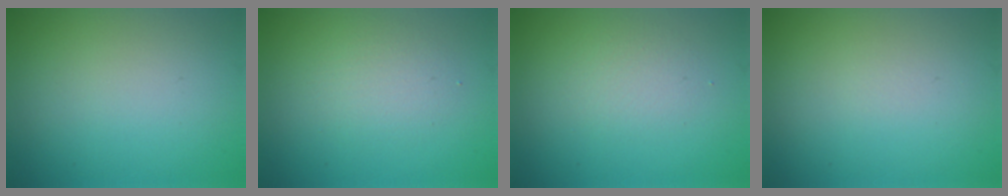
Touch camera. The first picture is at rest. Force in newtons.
{"total": 2.2, "press": 2.2, "slide": 0.1}
{"total": 1.7, "press": 1.7, "slide": 0.0}
{"total": 0.0}